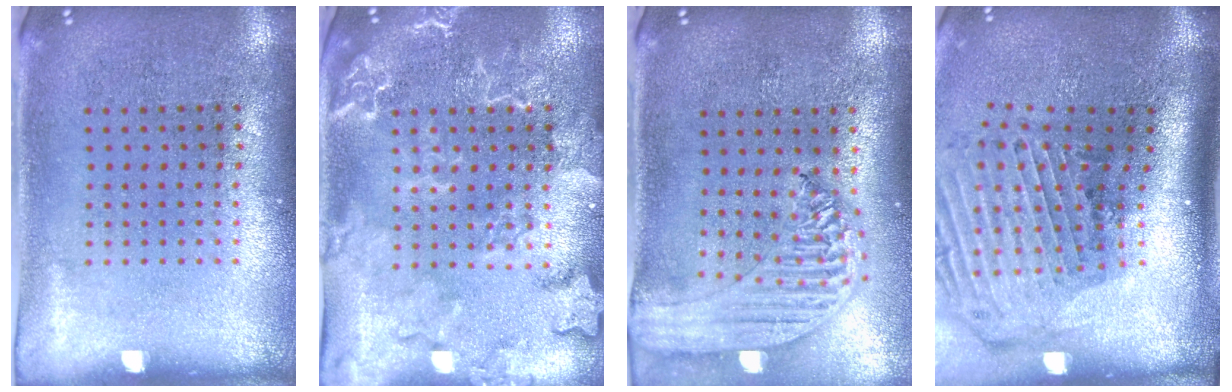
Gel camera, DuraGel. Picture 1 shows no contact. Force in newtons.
{"total": 2.4, "press": 2.3, "slide": 0.5}
{"total": 2.0, "press": 1.9, "slide": 0.7}
{"total": 3.1, "press": 2.2, "slide": 2.2}